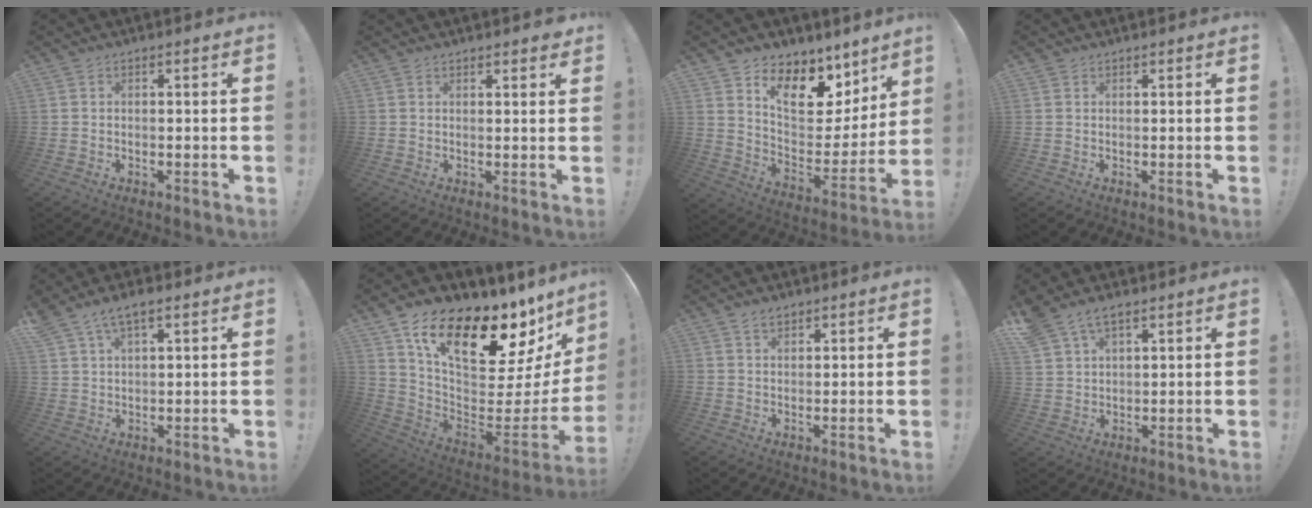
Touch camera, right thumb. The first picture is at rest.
{"total": 1.9, "force": [1.6, 0.9, 0.4], "torque": [0.012, -0.014, 0.026]}
{"total": 13.0, "force": [8.5, 7.3, 6.4], "torque": [-0.096, -0.068, 0.151]}
{"total": 0.8, "force": [0.7, 0.4, 0.0], "torque": [0.006, -0.004, 0.013]}
{"total": 5.9, "force": [4.1, 2.1, 3.7], "torque": [-0.070, -0.014, 0.076]}
{"total": 20.9, "force": [11.3, 9.8, 14.6], "torque": [-0.216, -0.075, 0.213]}
{"total": 2.6, "force": [2.1, 1.3, 0.9], "torque": [-0.006, -0.012, 0.037]}
{"total": 6.7, "force": [4.9, 3.3, 3.2], "torque": [-0.066, -0.021, 0.099]}